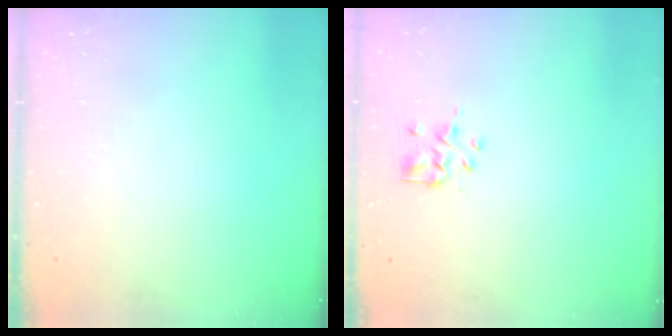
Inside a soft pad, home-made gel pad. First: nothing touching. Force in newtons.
{"total": 2.3, "press": 2.1, "slide": 0.9}